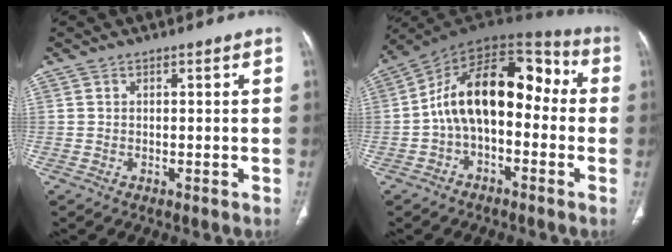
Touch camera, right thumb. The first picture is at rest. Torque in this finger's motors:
{"motor_torque": [2.45, 2.56, 1.83, -0.58, 0.22]}